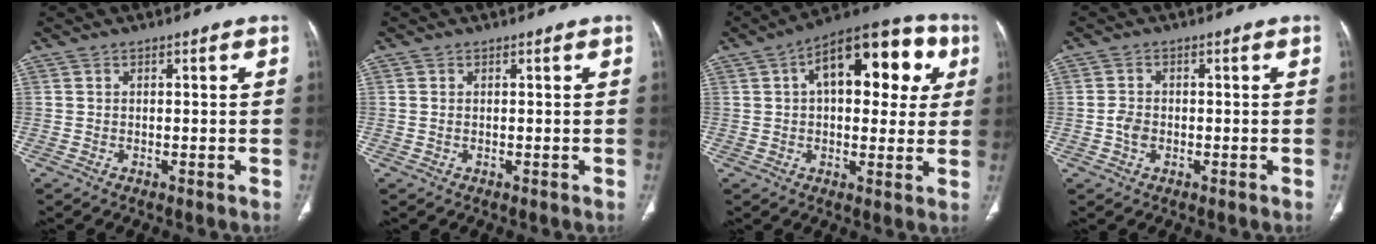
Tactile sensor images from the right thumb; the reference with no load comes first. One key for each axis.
{"total": 0.6, "fx": 0.1, "fy": 0.4, "fz": 0.4, "tx": -0.015, "ty": 0.003, "tz": 0.004}
{"total": 19.8, "fx": 5.8, "fy": 10.2, "fz": 15.9, "tx": -0.175, "ty": 0.024, "tz": 0.074}
{"total": 2.7, "fx": -0.6, "fy": 2.0, "fz": 1.7, "tx": -0.029, "ty": 0.006, "tz": -0.014}